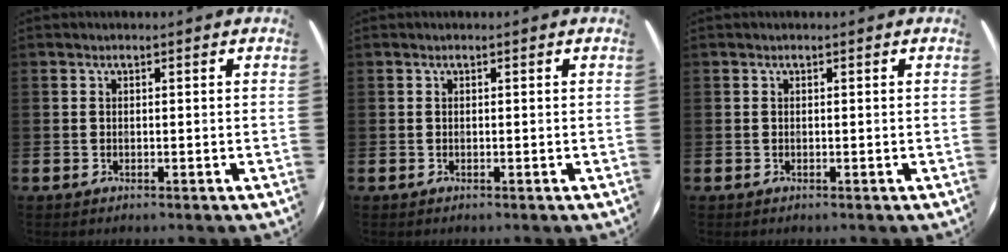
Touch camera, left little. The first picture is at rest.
{"total": 0.0}
{"total": 0.0}